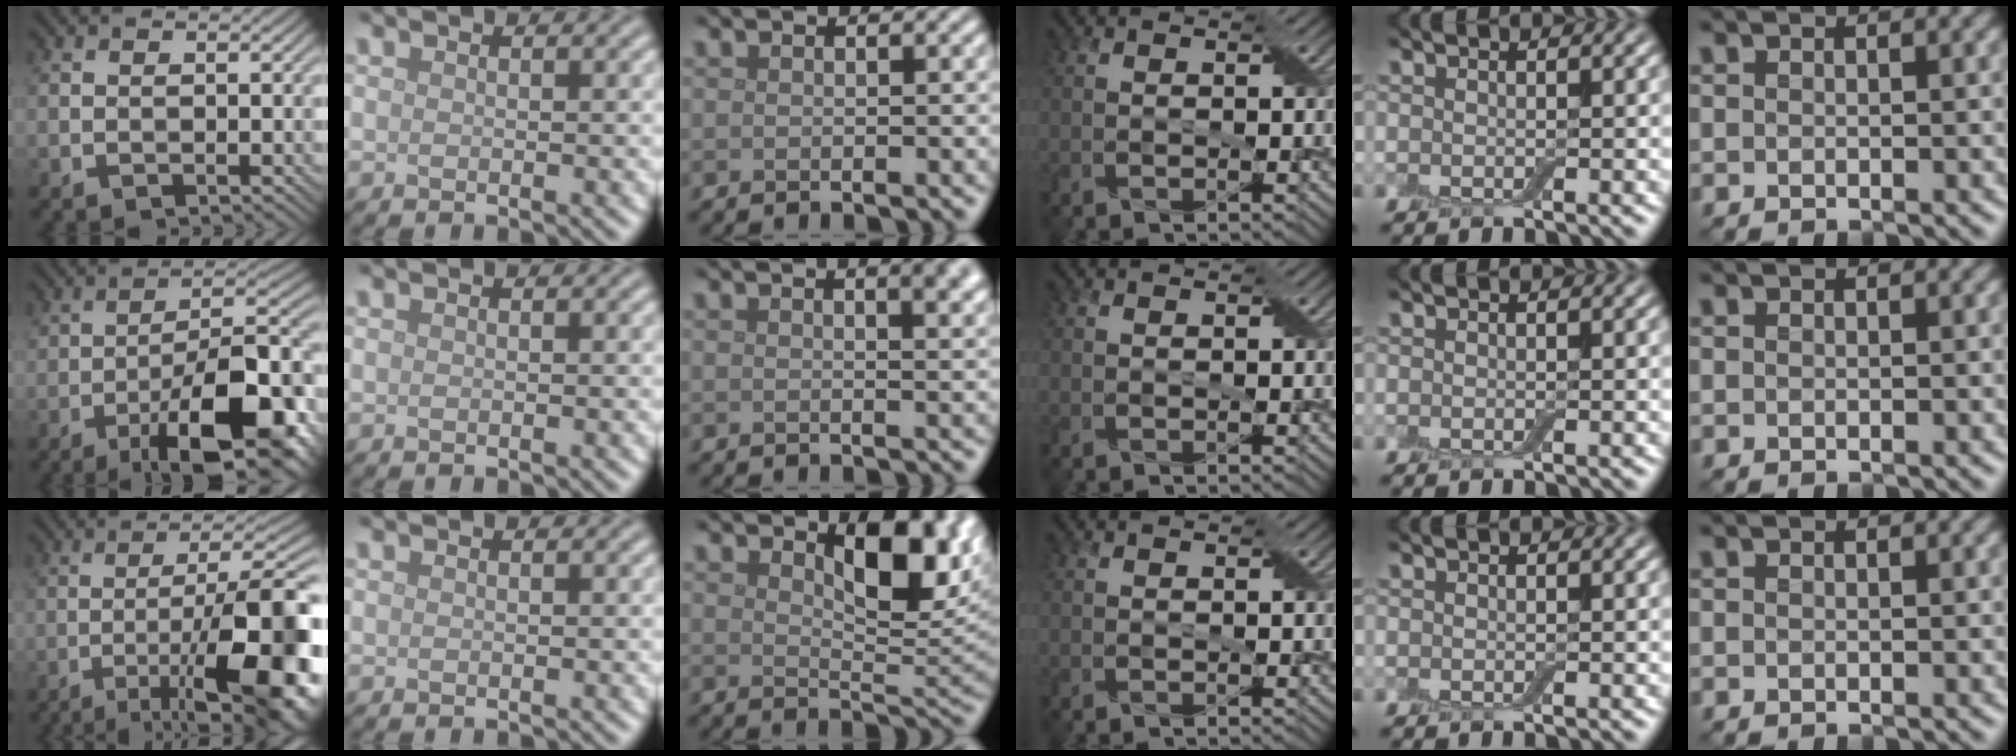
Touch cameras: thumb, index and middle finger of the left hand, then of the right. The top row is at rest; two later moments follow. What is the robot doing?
{"motion": "close", "object": "airpods case & airpods"}